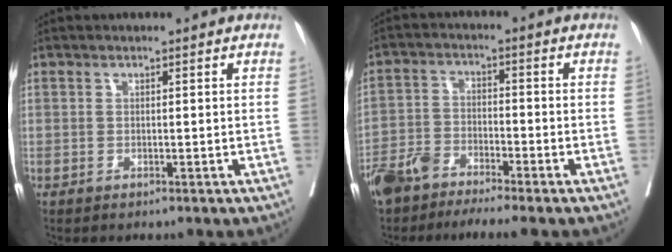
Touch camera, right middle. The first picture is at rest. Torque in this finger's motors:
{"motor_torque": [1.02, -1.10, 0.45, 0.21]}